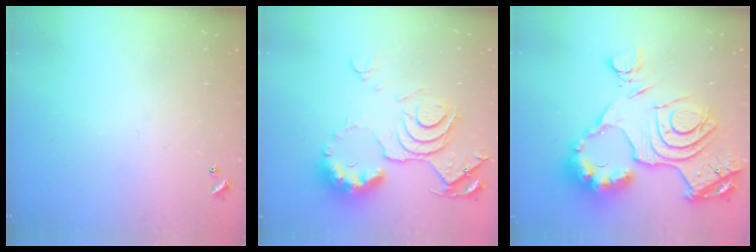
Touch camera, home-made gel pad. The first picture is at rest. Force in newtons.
{"total": 14.4, "press": 14.4, "slide": 0.5}
{"total": 23.7, "press": 23.5, "slide": 2.6}